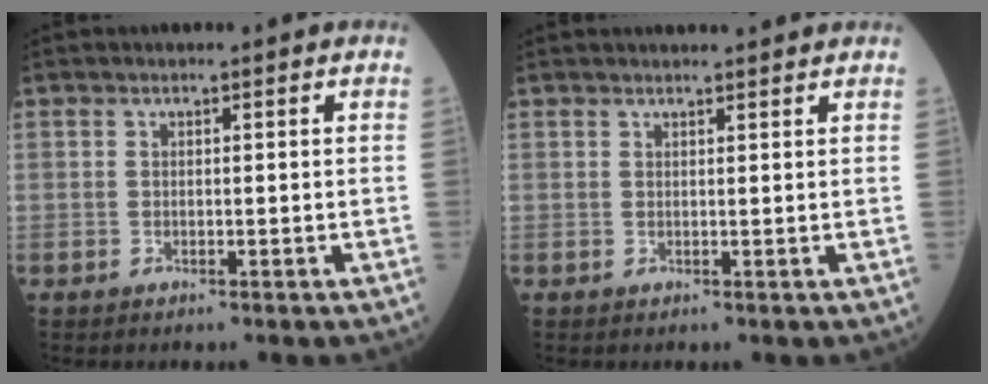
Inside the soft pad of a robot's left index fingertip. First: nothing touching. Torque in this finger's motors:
{"motor_torque": [-0.52, -0.46, -0.22, 0.00]}